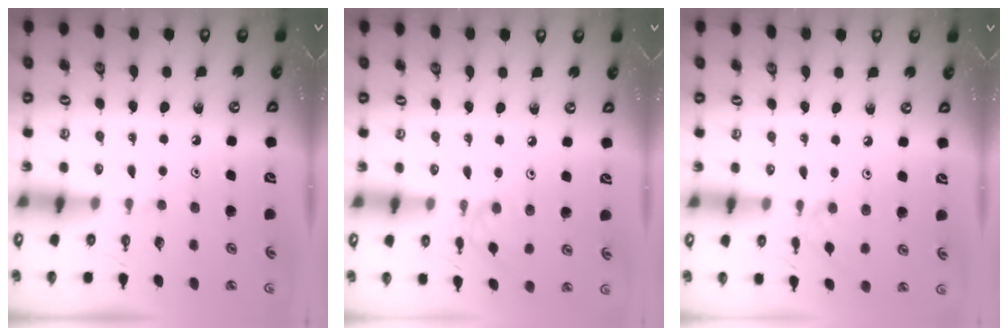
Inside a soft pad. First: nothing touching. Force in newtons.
{"total": 3.0, "press": 3.0, "slide": 0.5}
{"total": 2.8, "press": 2.7, "slide": 0.4}